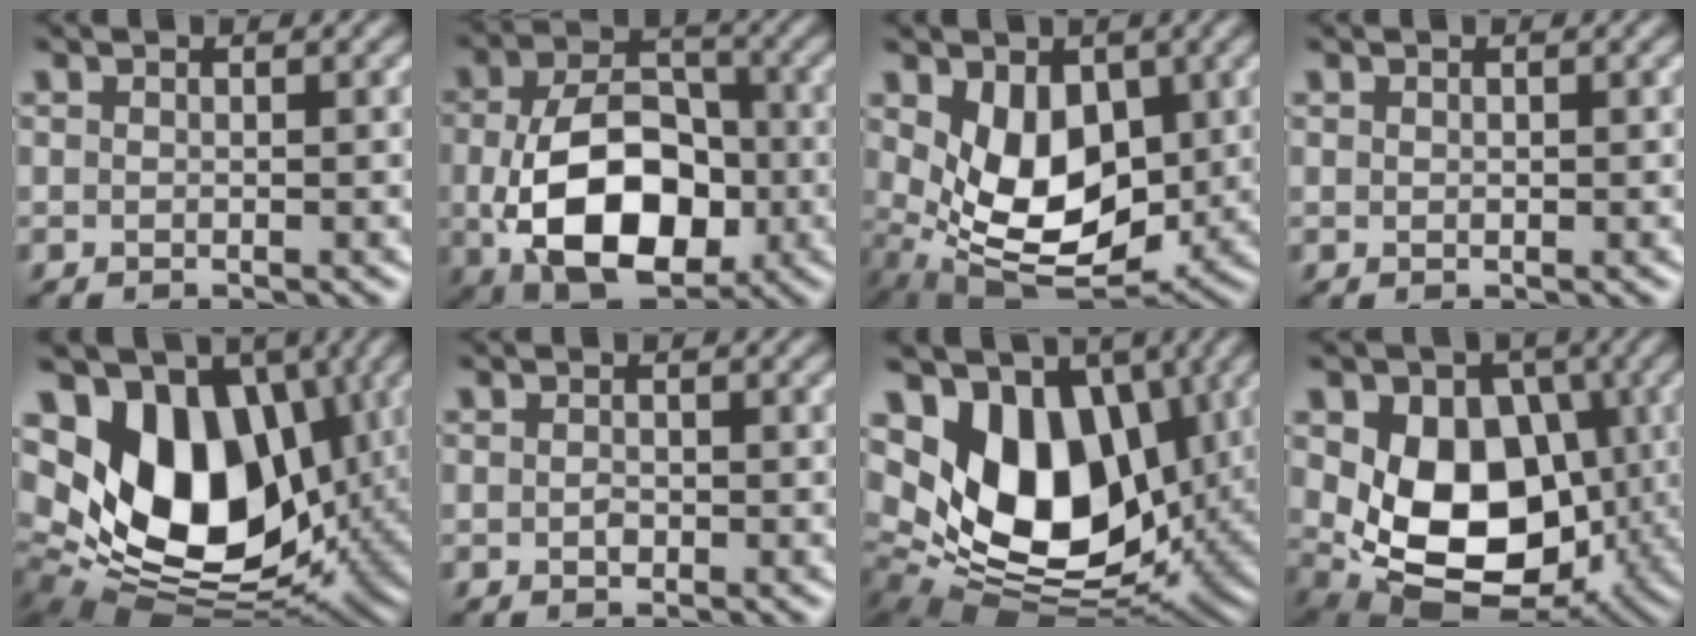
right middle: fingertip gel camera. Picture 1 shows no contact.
{"total": 11.5, "force": [-1.8, 7.4, 8.6], "torque": [-0.161, -0.015, -0.024]}
{"total": 8.3, "force": [0.9, 5.4, 6.3], "torque": [-0.110, -0.021, 0.022]}
{"total": 0.0}
{"total": 14.1, "force": [3.2, 9.7, 9.7], "torque": [-0.163, -0.001, 0.051]}
{"total": 0.9, "force": [-0.2, 0.6, 0.6], "torque": [-0.012, -0.001, -0.005]}
{"total": 12.6, "force": [3.4, 8.5, 8.6], "torque": [-0.140, -0.007, 0.051]}
{"total": 12.2, "force": [-0.2, 8.9, 8.4], "torque": [-0.118, -0.018, -0.008]}